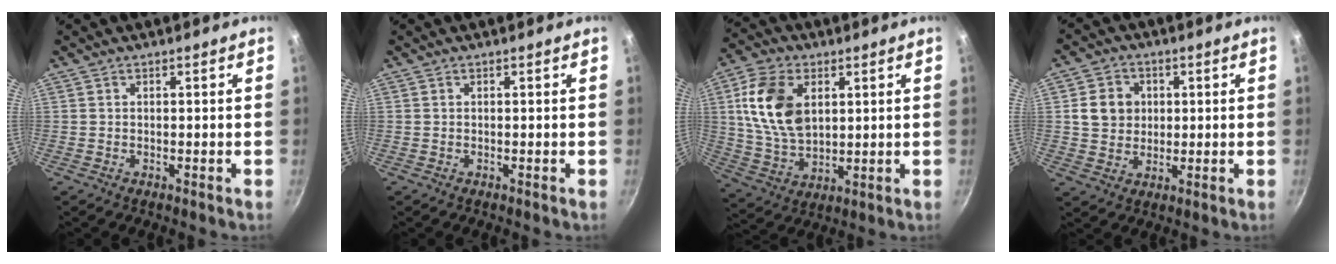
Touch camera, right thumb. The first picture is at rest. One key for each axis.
{"total": 0.0}
{"total": 14.8, "fx": 3.7, "fy": 9.5, "fz": 10.7, "tx": -0.186, "ty": -0.012, "tz": 0.077}
{"total": 7.2, "fx": 1.2, "fy": 6.4, "fz": 3.1, "tx": -0.027, "ty": 0.006, "tz": 0.017}